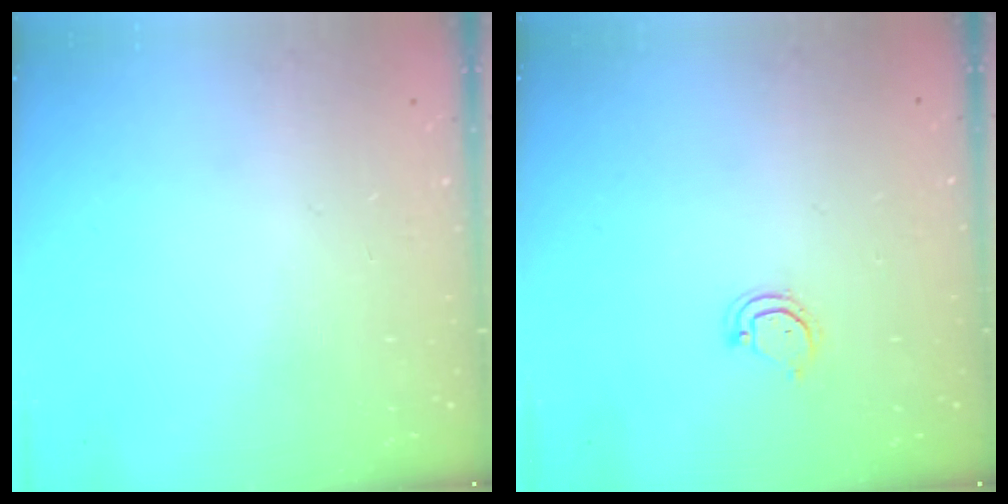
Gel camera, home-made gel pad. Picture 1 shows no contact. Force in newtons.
{"total": 3.1, "press": 3.1, "slide": 0.4}